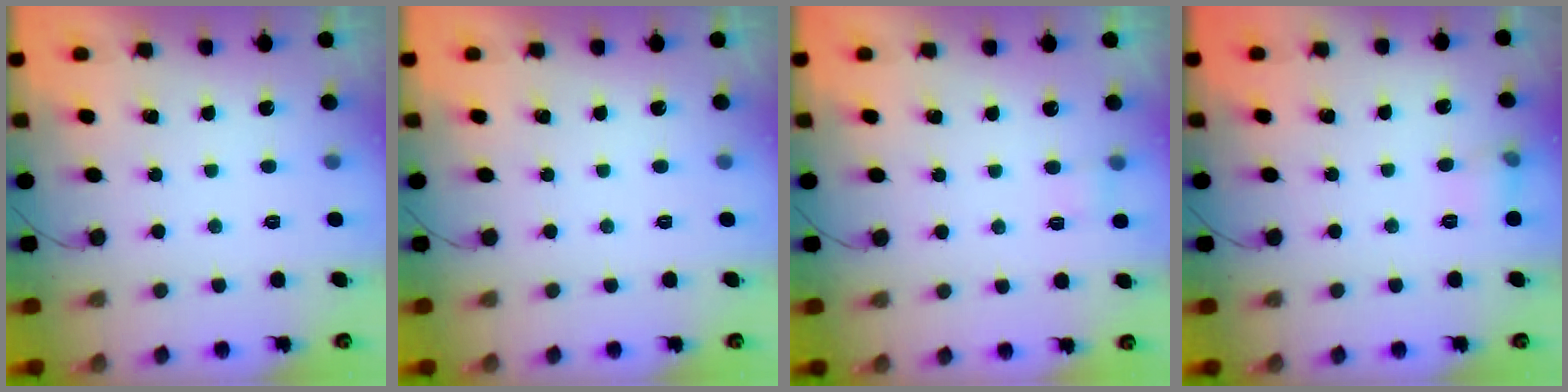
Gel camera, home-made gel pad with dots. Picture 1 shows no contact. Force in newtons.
{"total": 0.0}
{"total": 2.8, "press": 2.6, "slide": 1.1}
{"total": 6.6, "press": 6.4, "slide": 1.6}